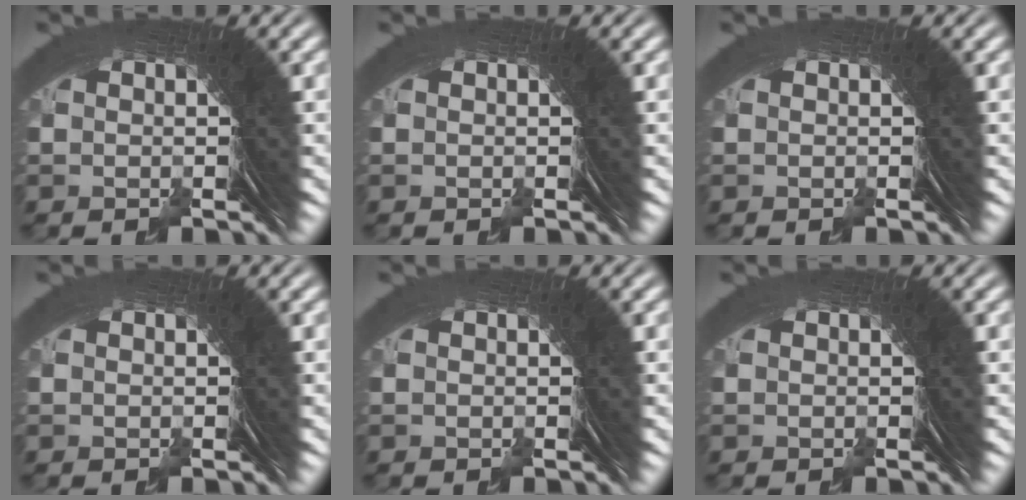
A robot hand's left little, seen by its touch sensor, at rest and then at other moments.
{"total": 0.0}
{"total": 0.0}
{"total": 0.0}
{"total": 0.0}
{"total": 0.0}